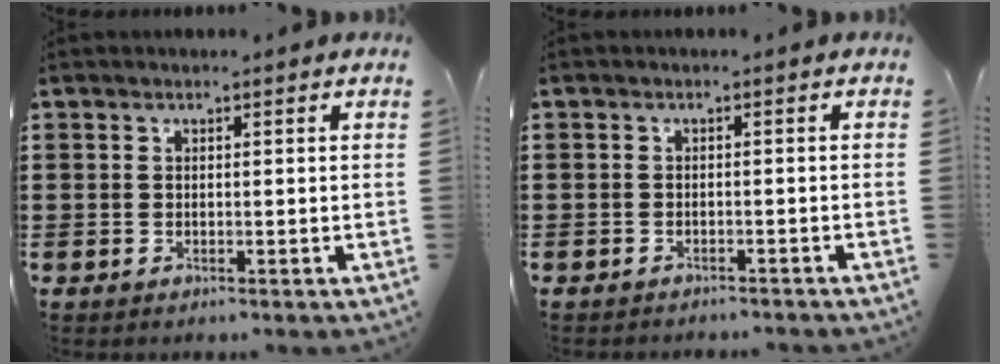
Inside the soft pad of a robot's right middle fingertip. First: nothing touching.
{"total": 1.2, "force": [-1.2, 0.2, -0.2], "torque": [-0.001, 0.002, -0.026]}